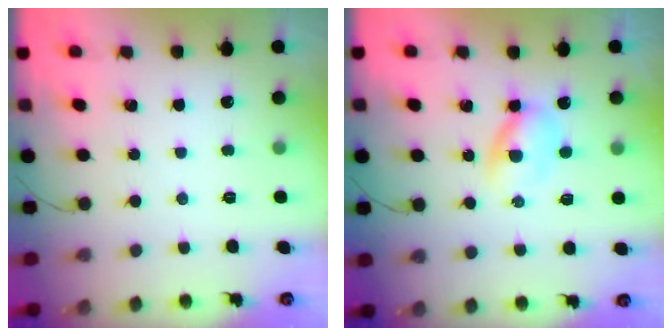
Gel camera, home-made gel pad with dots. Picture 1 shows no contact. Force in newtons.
{"total": 3.7, "press": 3.6, "slide": 0.9}